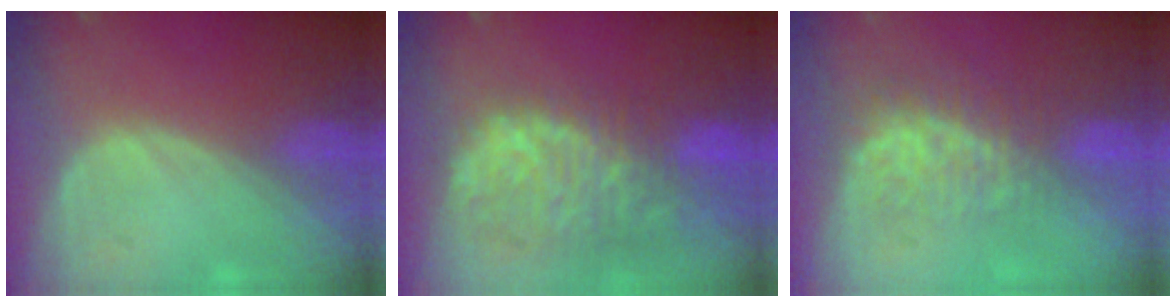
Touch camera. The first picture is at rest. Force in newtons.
{"total": 11.7, "press": 9.8, "slide": 6.4}
{"total": 8.2, "press": 7.2, "slide": 3.9}